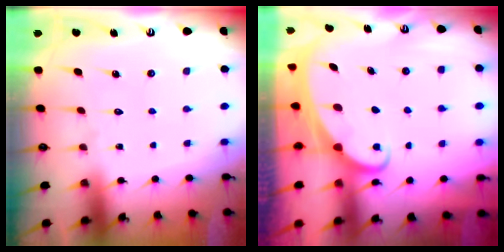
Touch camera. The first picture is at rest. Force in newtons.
{"total": 1.9, "press": 1.9, "slide": 0.2}